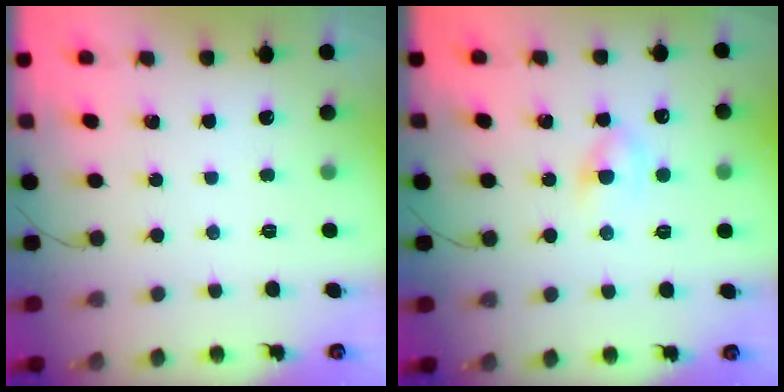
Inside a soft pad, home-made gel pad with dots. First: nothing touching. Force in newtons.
{"total": 4.0, "press": 3.7, "slide": 1.4}